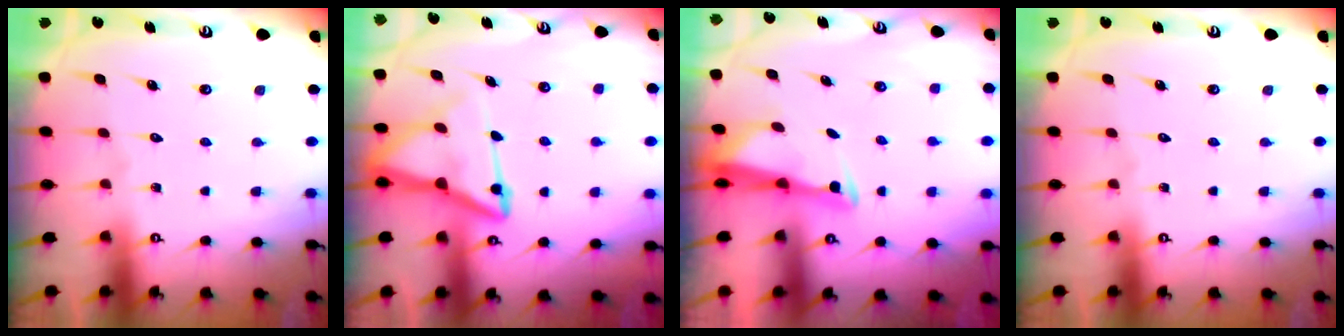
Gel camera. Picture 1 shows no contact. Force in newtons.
{"total": 11.2, "press": 11.2, "slide": 1.2}
{"total": 2.9, "press": 2.8, "slide": 0.7}
{"total": 0.0}